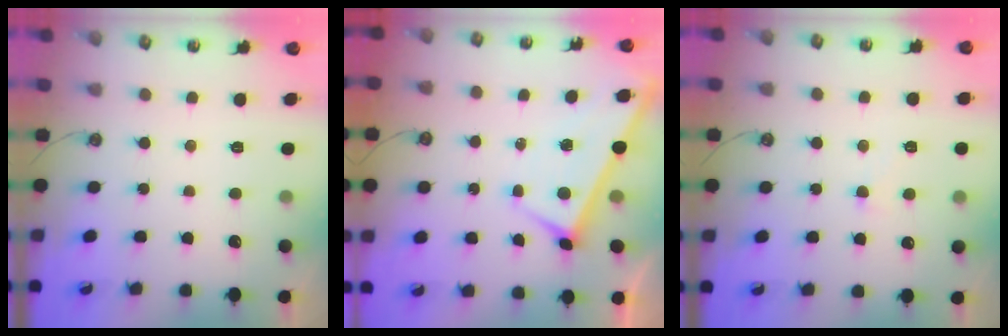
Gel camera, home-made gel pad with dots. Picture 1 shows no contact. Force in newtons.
{"total": 1.3, "press": 1.3, "slide": 0.5}
{"total": 2.1, "press": 2.0, "slide": 0.5}